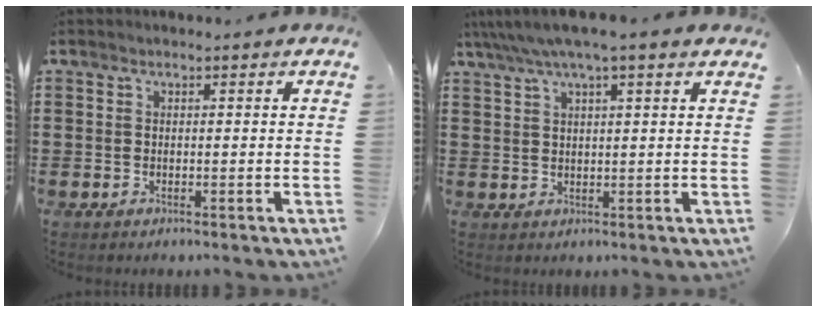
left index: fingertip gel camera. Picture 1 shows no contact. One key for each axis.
{"total": 4.1, "fx": 2.8, "fy": 0.4, "fz": 2.9, "tx": -0.063, "ty": -0.001, "tz": 0.049}